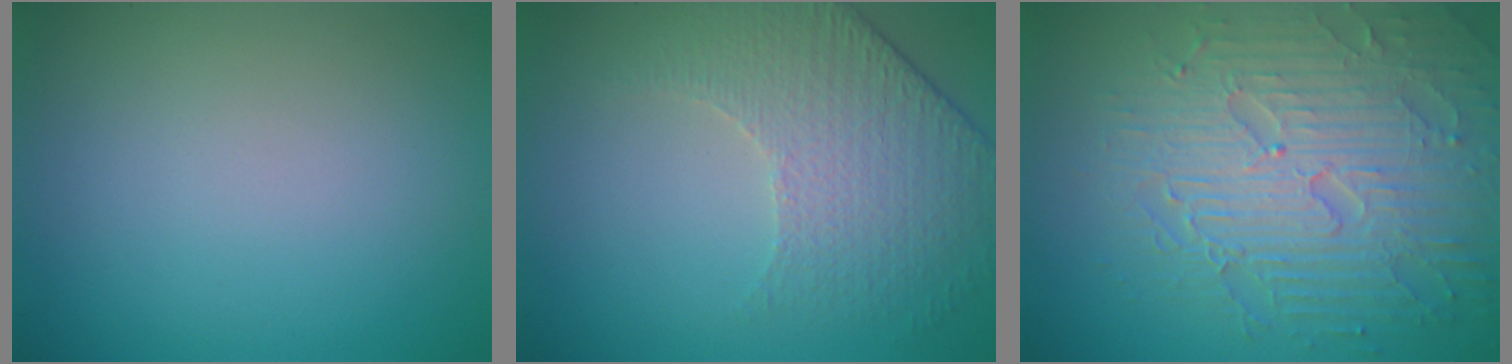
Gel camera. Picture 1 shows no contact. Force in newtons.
{"total": 4.5, "press": 3.6, "slide": 2.7}
{"total": 8.2, "press": 6.1, "slide": 5.5}